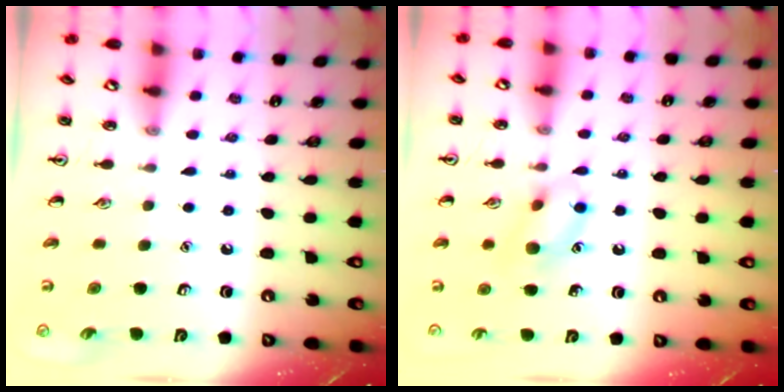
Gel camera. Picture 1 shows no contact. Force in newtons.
{"total": 10.4, "press": 10.3, "slide": 1.4}